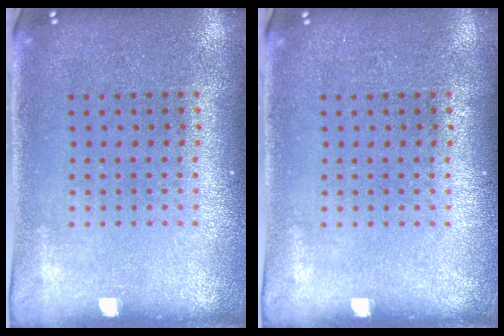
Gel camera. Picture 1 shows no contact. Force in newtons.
{"total": 0.0}